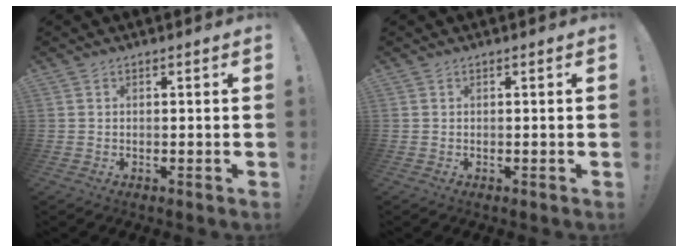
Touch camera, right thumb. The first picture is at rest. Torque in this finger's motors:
{"motor_torque": [-0.06, 0.05, 0.04, 0.01, 0.00]}